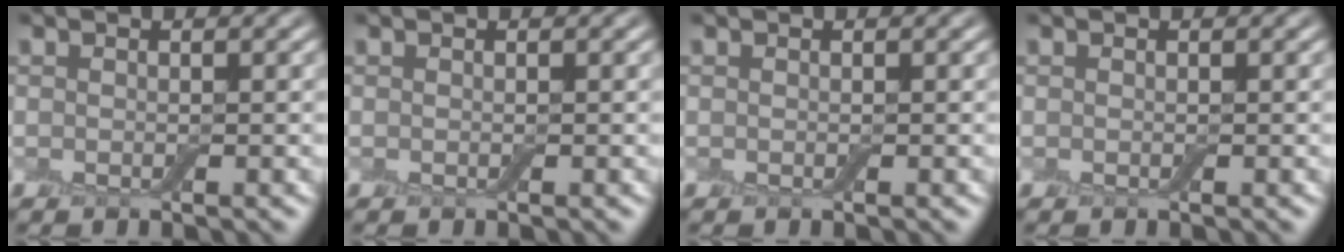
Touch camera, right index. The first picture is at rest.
{"total": 0.0}
{"total": 0.0}
{"total": 0.0}